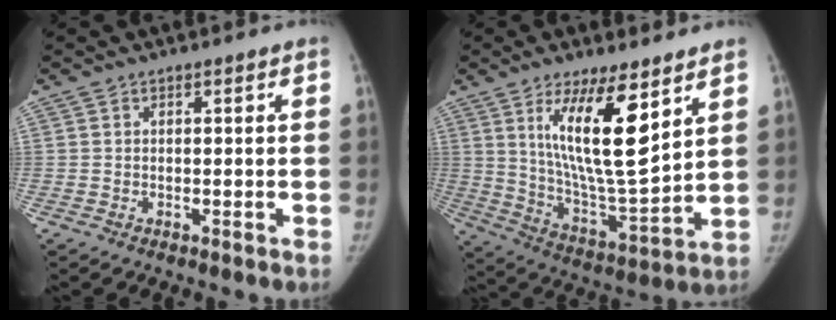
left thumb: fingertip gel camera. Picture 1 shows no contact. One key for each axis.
{"total": 17.4, "fx": 8.0, "fy": 4.8, "fz": 14.8, "tx": -0.242, "ty": -0.054, "tz": 0.151}